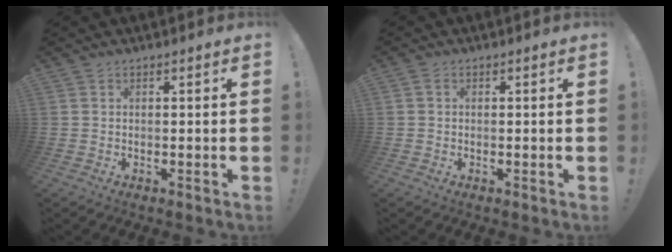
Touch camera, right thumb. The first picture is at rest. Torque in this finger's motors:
{"motor_torque": [-0.02, -0.01, -0.08, 0.12, 0.00]}